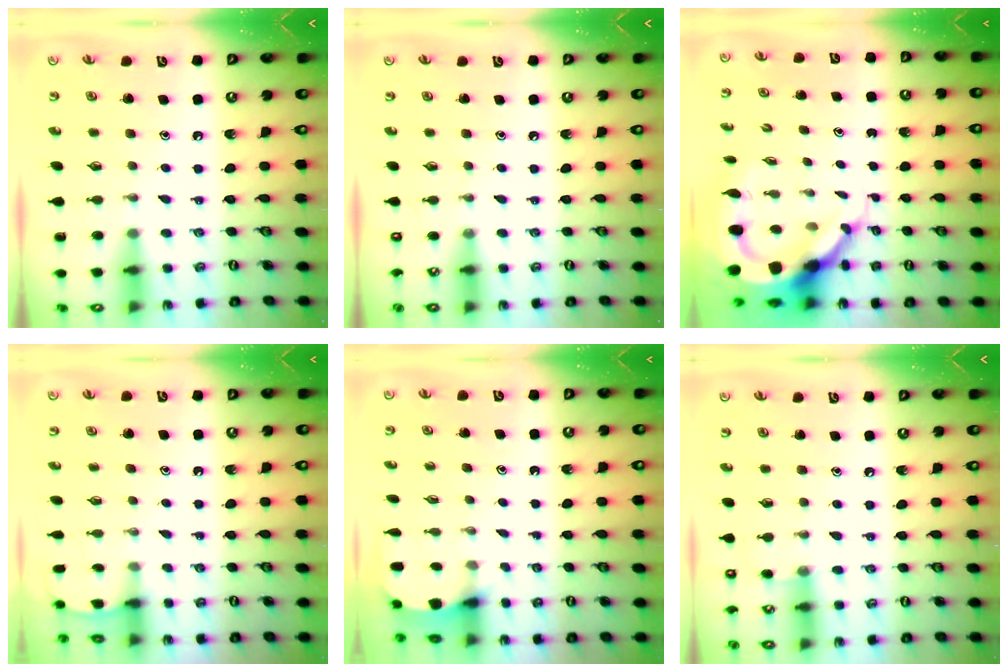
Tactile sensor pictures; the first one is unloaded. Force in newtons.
{"total": 0.0}
{"total": 9.0, "press": 9.0, "slide": 1.2}
{"total": 2.2, "press": 2.2, "slide": 0.2}
{"total": 2.8, "press": 2.8, "slide": 0.3}
{"total": 4.3, "press": 4.2, "slide": 0.4}